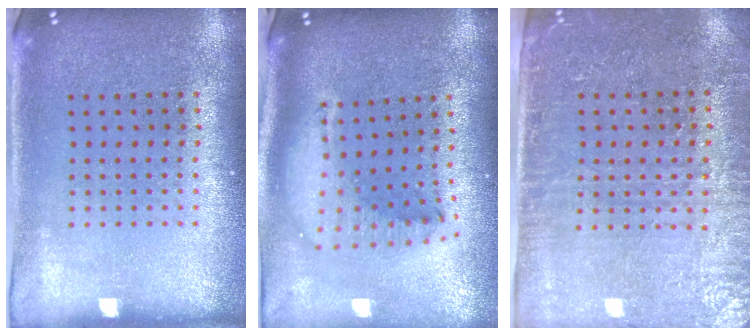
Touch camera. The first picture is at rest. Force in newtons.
{"total": 2.0, "press": 1.6, "slide": 1.2}
{"total": 3.4, "press": 3.1, "slide": 1.4}